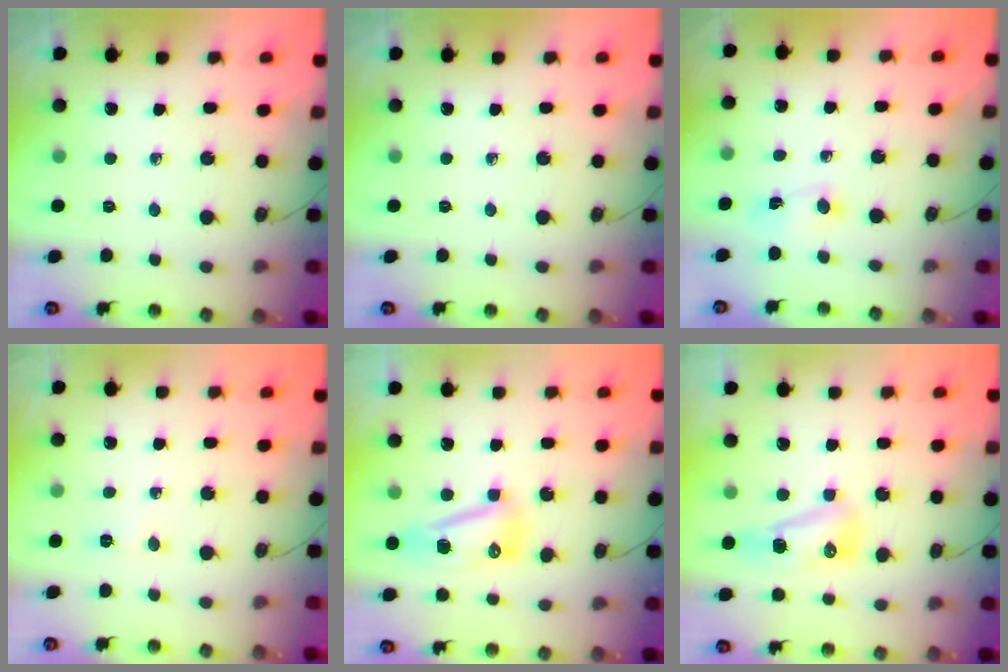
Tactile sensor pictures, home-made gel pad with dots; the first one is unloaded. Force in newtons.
{"total": 0.0}
{"total": 2.7, "press": 2.7, "slide": 0.3}
{"total": 2.9, "press": 2.9, "slide": 0.5}
{"total": 16.3, "press": 11.1, "slide": 11.9}
{"total": 17.6, "press": 11.6, "slide": 13.2}